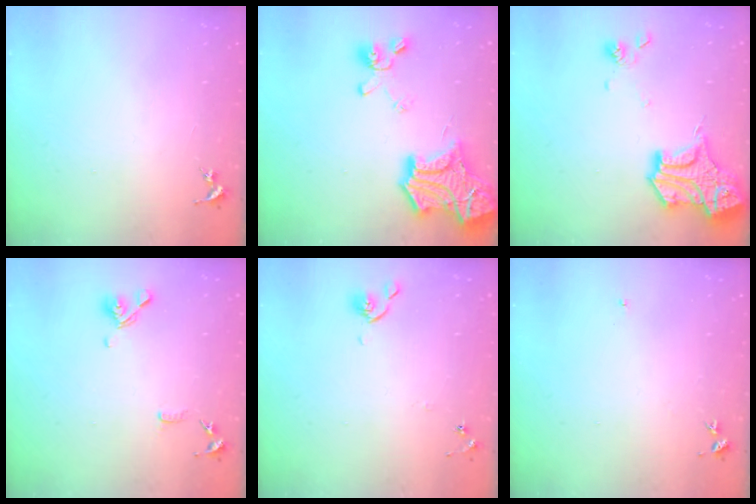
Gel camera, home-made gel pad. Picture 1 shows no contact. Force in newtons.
{"total": 24.1, "press": 24.0, "slide": 2.2}
{"total": 19.9, "press": 19.8, "slide": 1.8}
{"total": 10.3, "press": 10.2, "slide": 1.8}
{"total": 4.8, "press": 4.8, "slide": 0.6}
{"total": 4.3, "press": 4.3, "slide": 0.5}